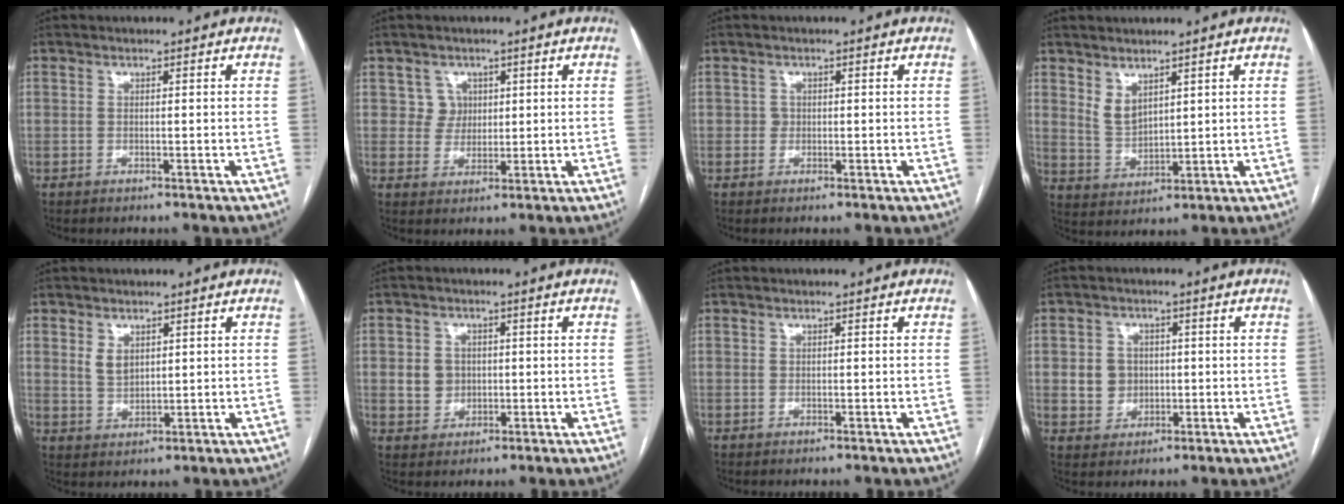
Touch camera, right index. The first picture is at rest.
{"total": 3.4, "force": [1.3, 3.1, 0.0], "torque": [0.004, 0.004, 0.023]}
{"total": 0.9, "force": [0.0, 0.9, 0.1], "torque": [0.004, 0.004, -0.001]}
{"total": 4.1, "force": [2.9, 2.1, 2.2], "torque": [-0.048, -0.006, 0.069]}
{"total": 3.2, "force": [1.5, 2.1, 1.9], "torque": [-0.040, 0.000, 0.038]}
{"total": 4.1, "force": [0.1, 3.9, 1.3], "torque": [-0.018, 0.013, 0.011]}
{"total": 0.0}
{"total": 4.7, "force": [0.2, 4.5, 1.4], "torque": [-0.022, 0.014, 0.011]}